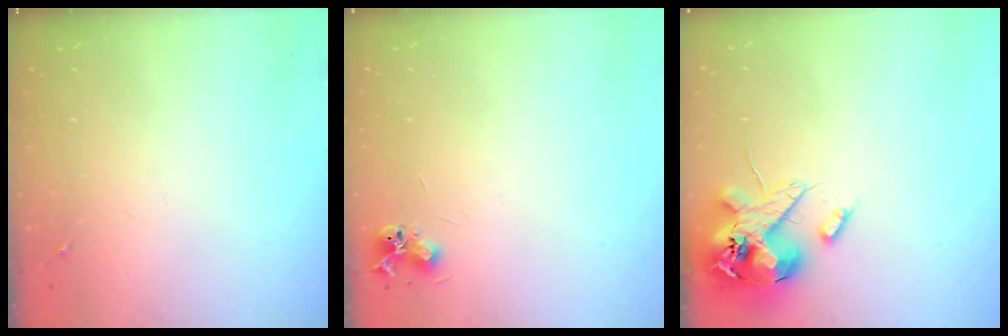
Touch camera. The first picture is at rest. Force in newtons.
{"total": 6.5, "press": 6.5, "slide": 0.8}
{"total": 15.7, "press": 15.5, "slide": 2.7}